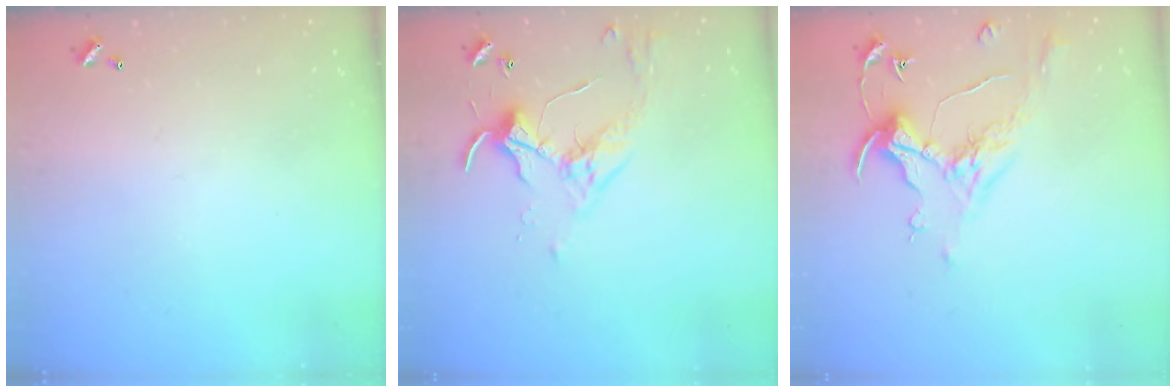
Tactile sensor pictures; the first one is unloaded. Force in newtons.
{"total": 3.5, "press": 3.4, "slide": 0.8}
{"total": 0.8, "press": 0.7, "slide": 0.5}